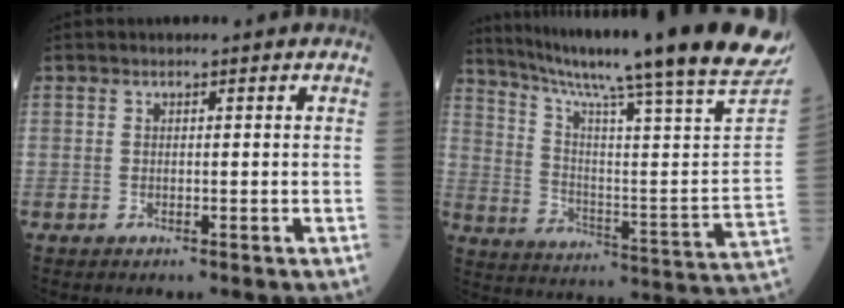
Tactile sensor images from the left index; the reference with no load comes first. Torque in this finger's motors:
{"motor_torque": [0.20, -0.92, 0.56, 0.17]}